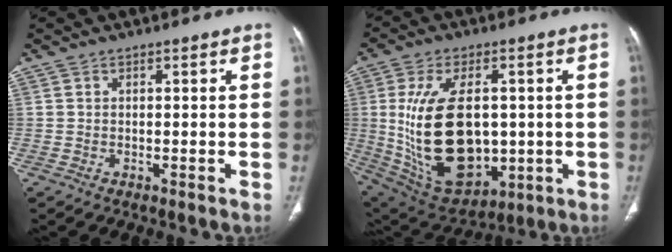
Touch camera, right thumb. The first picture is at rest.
{"total": 22.5, "force": [0.0, 13.0, 18.3], "torque": [-0.329, -0.013, 0.034]}